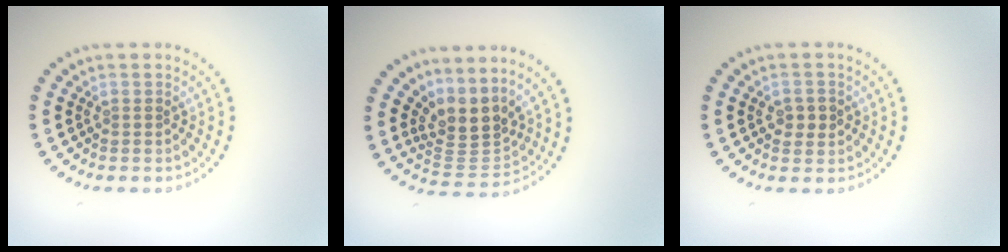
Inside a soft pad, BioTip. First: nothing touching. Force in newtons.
{"total": 3.7, "press": 2.6, "slide": 2.6}
{"total": 1.9, "press": 1.9, "slide": 0.1}